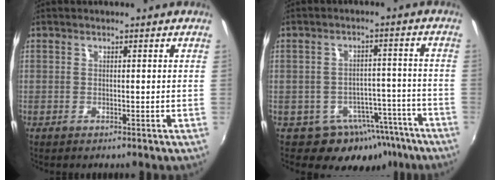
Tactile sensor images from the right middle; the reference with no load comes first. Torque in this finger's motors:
{"motor_torque": [0.19, -0.19, 0.11, 0.01]}